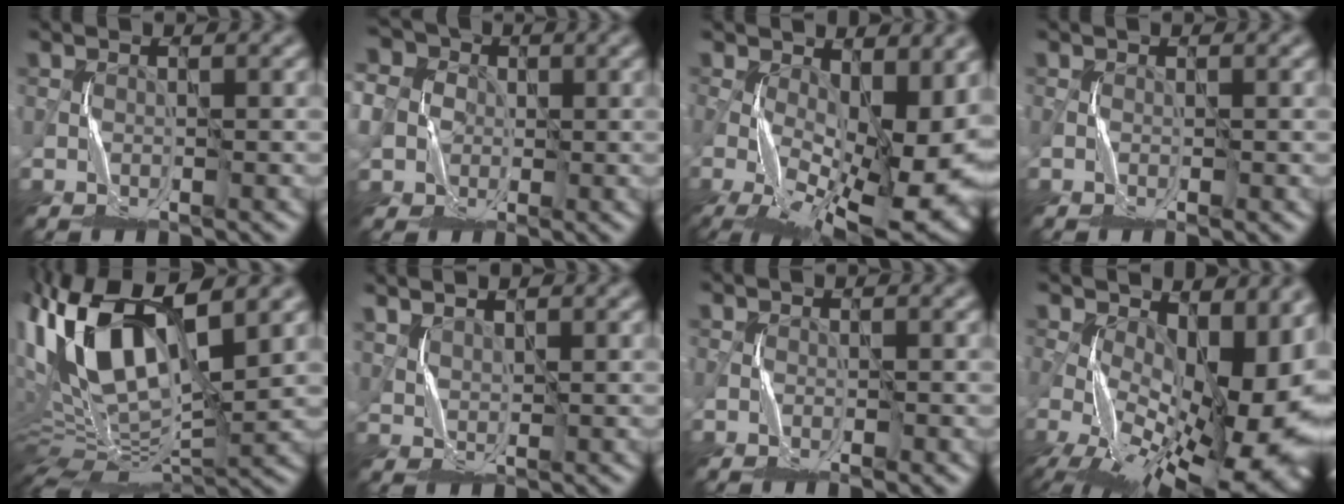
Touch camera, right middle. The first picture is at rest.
{"total": 10.9, "force": [-0.1, 9.9, 4.6], "torque": [-0.111, 0.014, -0.052]}
{"total": 15.9, "force": [-2.3, 7.3, 13.9], "torque": [-0.229, -0.035, -0.016]}
{"total": 0.7, "force": [-0.3, 0.4, 0.5], "torque": [-0.014, -0.004, -0.009]}
{"total": 13.7, "force": [3.6, 5.9, 11.8], "torque": [-0.233, 0.010, 0.066]}
{"total": 2.1, "force": [2.0, 0.5, 0.4], "torque": [-0.010, 0.004, 0.039]}
{"total": 1.0, "force": [-0.6, 0.4, 0.7], "torque": [-0.018, -0.004, -0.013]}
{"total": 19.5, "force": [-3.2, 10.2, 16.3], "torque": [-0.240, -0.033, -0.029]}